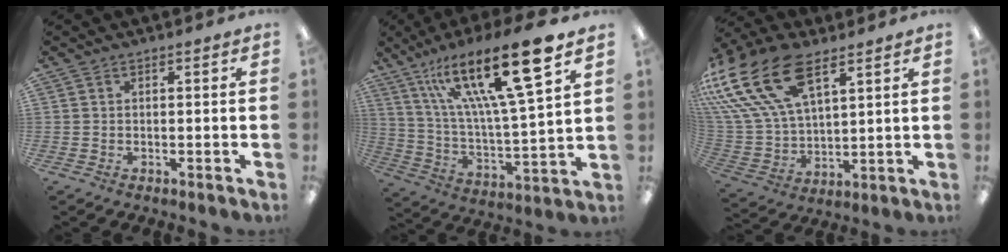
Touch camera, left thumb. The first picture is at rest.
{"total": 23.8, "force": [14.4, 5.8, 18.0], "torque": [-0.319, -0.080, 0.226]}
{"total": 24.5, "force": [12.9, 13.4, 15.9], "torque": [-0.346, -0.061, 0.232]}